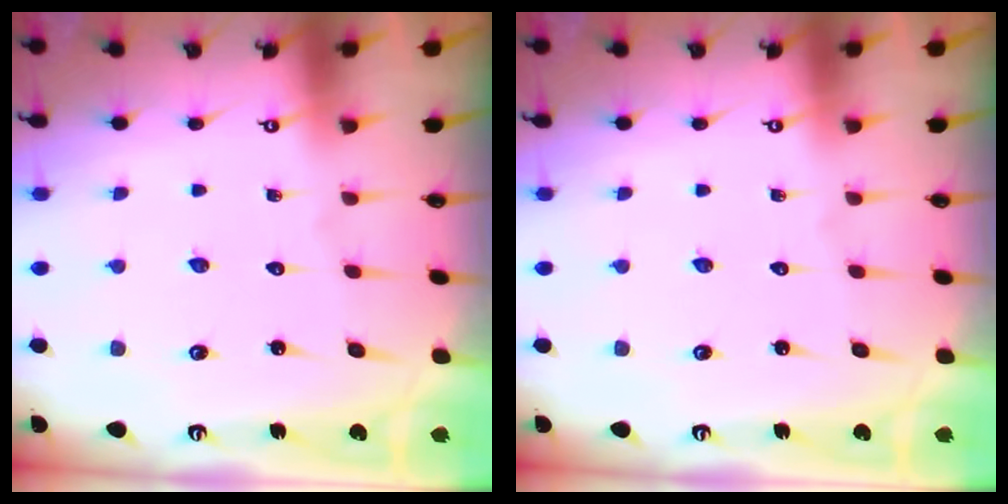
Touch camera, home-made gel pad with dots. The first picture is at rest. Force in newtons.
{"total": 0.0}